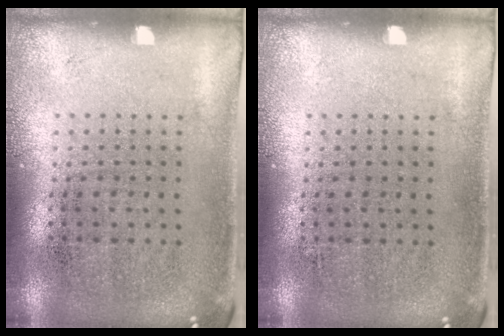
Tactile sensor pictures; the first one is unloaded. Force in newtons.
{"total": 0.0}